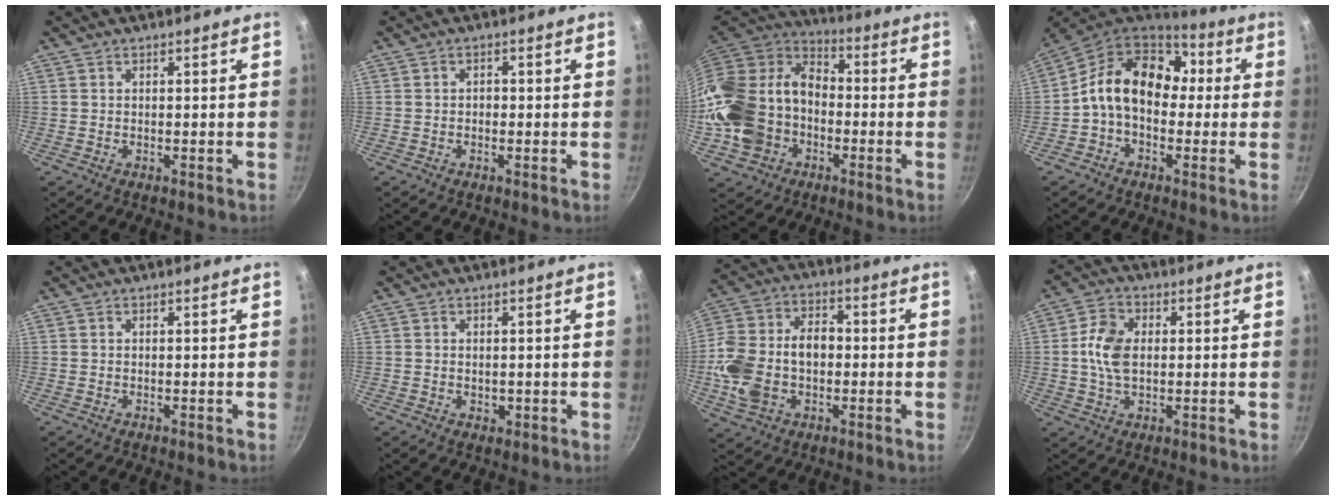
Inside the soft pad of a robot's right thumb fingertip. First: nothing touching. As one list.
[{"total": 0.9, "force": [-0.3, 0.7, 0.5], "torque": [-0.006, 0.004, -0.006]}, {"total": 23.2, "force": [-5.1, 17.9, 13.8], "torque": [-0.275, 0.060, -0.098]}, {"total": 15.3, "force": [0.9, 11.3, 10.3], "torque": [-0.137, 0.039, -0.009]}, {"total": 0.0}, {"total": 1.3, "force": [-0.1, 1.1, 0.7], "torque": [-0.008, 0.000, 0.002]}, {"total": 15.7, "force": [-1.8, 11.0, 11.1], "torque": [-0.200, 0.036, -0.036]}, {"total": 8.0, "force": [0.5, 5.3, 6.0], "torque": [-0.104, 0.012, 0.003]}]